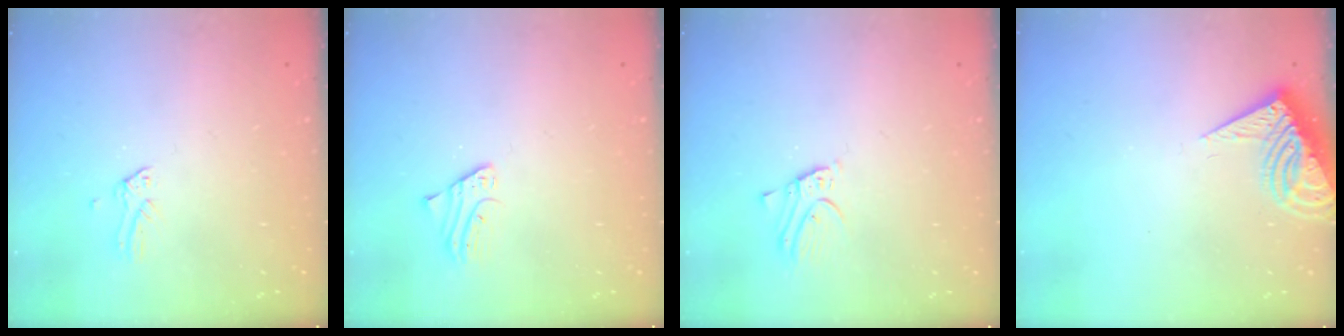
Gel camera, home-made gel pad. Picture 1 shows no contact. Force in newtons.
{"total": 2.7, "press": 2.7, "slide": 0.1}
{"total": 2.7, "press": 2.7, "slide": 0.1}
{"total": 9.0, "press": 9.0, "slide": 0.6}